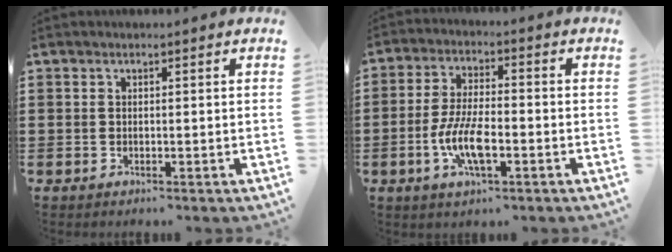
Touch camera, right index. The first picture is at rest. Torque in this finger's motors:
{"motor_torque": [1.51, 0.63, 0.41, 0.21]}